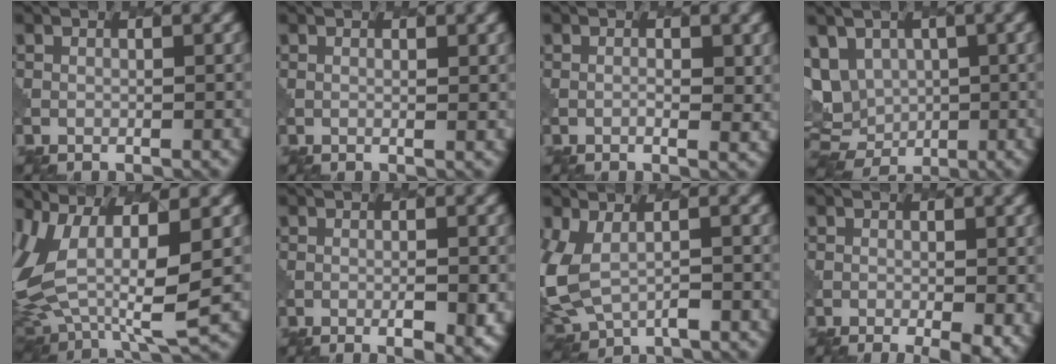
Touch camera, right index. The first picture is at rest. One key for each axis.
{"total": 0.8, "fx": 0.6, "fy": 0.1, "fz": 0.5, "tx": -0.005, "ty": -0.003, "tz": 0.007}
{"total": 1.3, "fx": 0.3, "fy": 0.4, "fz": 1.2, "tx": -0.020, "ty": -0.005, "tz": 0.003}
{"total": 8.9, "fx": 1.3, "fy": 7.3, "fz": 4.9, "tx": -0.096, "ty": 0.001, "tz": 0.019}
{"total": 11.3, "fx": 2.2, "fy": 5.8, "fz": 9.4, "tx": -0.224, "ty": -0.019, "tz": 0.043}
{"total": 3.3, "fx": -0.9, "fy": 0.7, "fz": 3.1, "tx": -0.050, "ty": -0.006, "tz": -0.009}
{"total": 5.9, "fx": -0.1, "fy": 3.8, "fz": 4.5, "tx": -0.118, "ty": -0.016, "tz": -0.005}
{"total": 5.1, "fx": -1.5, "fy": 2.0, "fz": 4.4, "tx": -0.041, "ty": -0.005, "tz": -0.005}